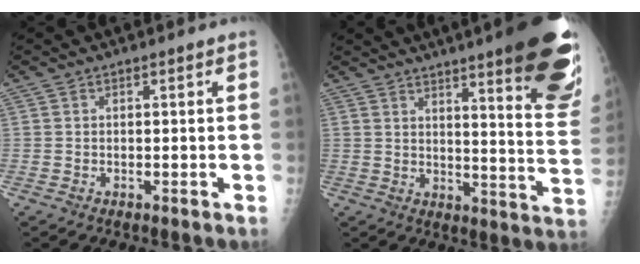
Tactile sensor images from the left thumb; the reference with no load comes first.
{"total": 23.0, "force": [14.5, 3.4, 17.6], "torque": [-0.196, -0.074, 0.182]}